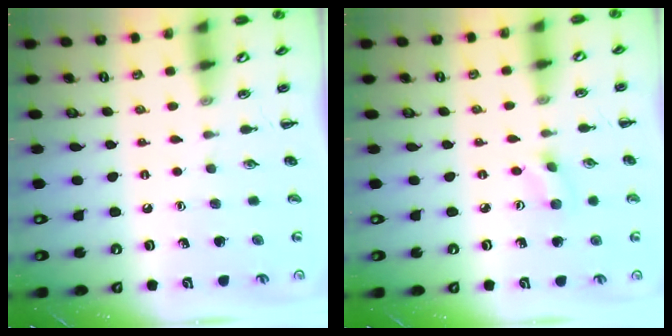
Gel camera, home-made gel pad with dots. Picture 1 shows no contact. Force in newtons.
{"total": 2.3, "press": 2.1, "slide": 0.8}